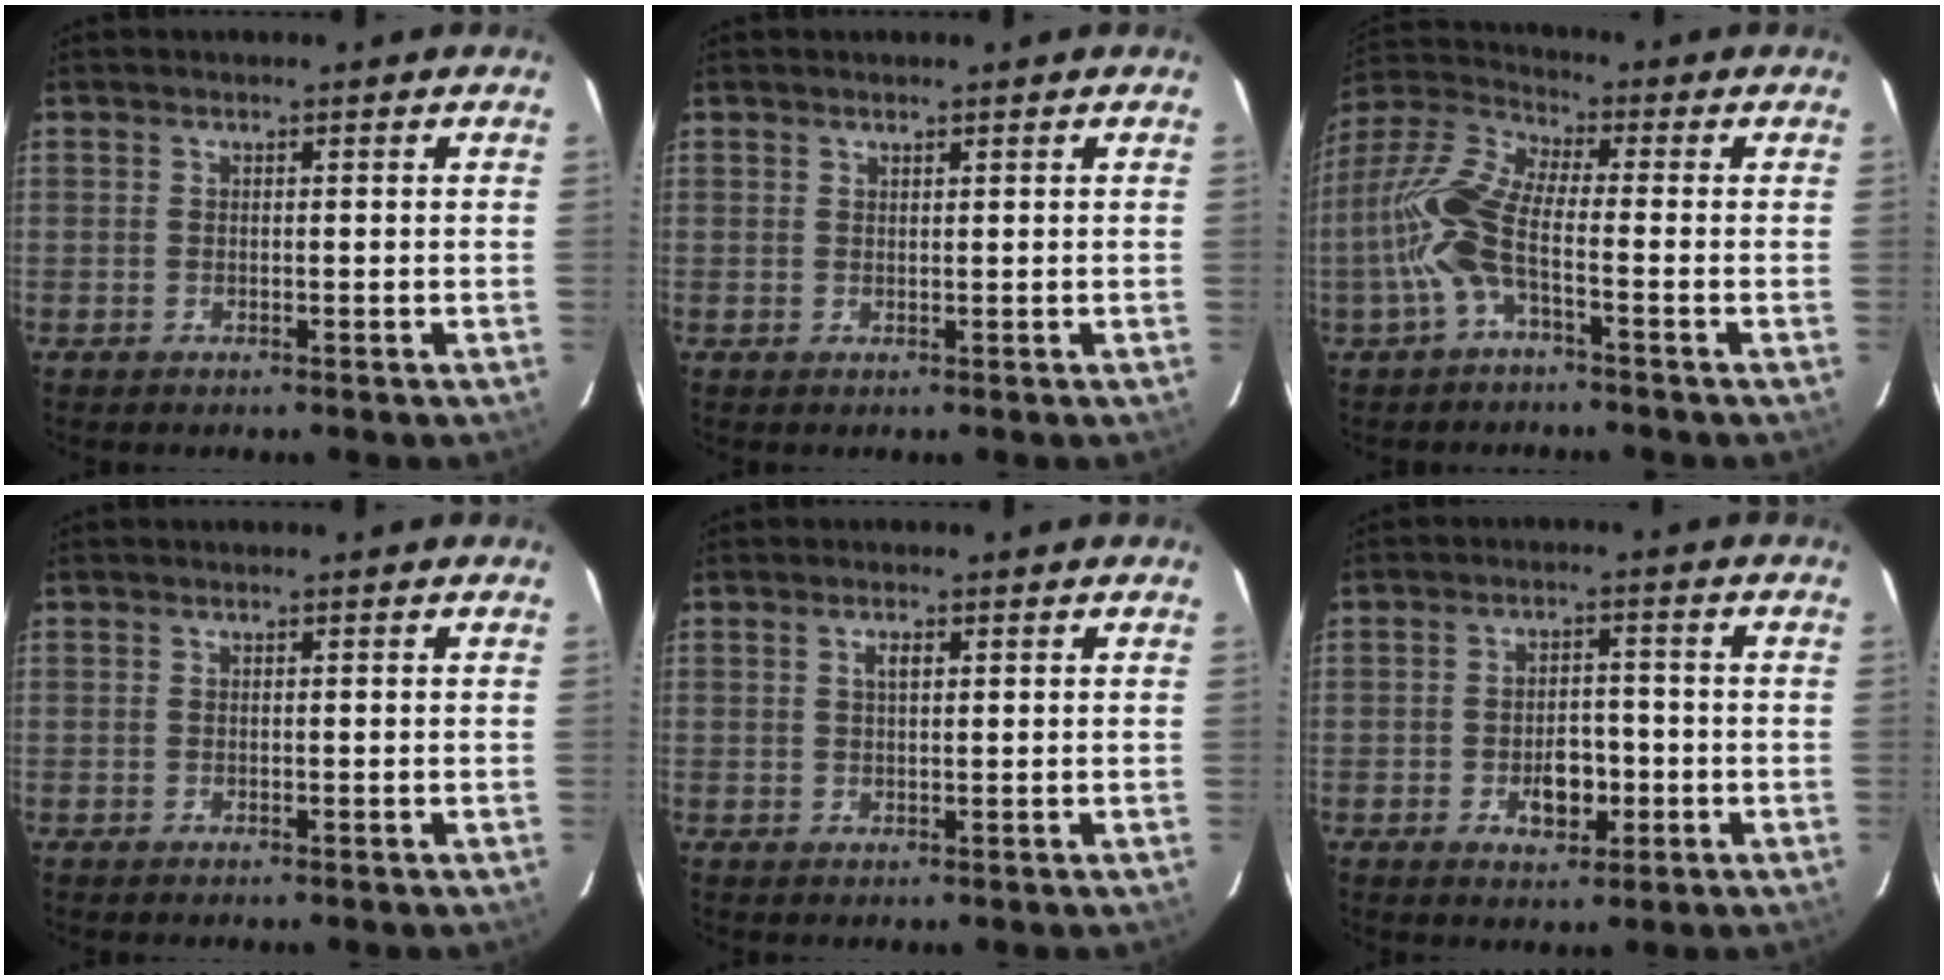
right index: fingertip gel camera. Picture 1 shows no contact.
{"total": 0.6, "force": [0.6, 0.1, 0.2], "torque": [-0.004, 0.002, 0.011]}
{"total": 10.2, "force": [-3.2, 2.5, 9.3], "torque": [-0.217, 0.007, -0.067]}
{"total": 0.0}
{"total": 1.8, "force": [0.7, 0.7, 1.5], "torque": [-0.027, 0.004, 0.012]}
{"total": 5.9, "force": [-1.9, 3.7, 4.2], "torque": [-0.076, 0.005, -0.022]}